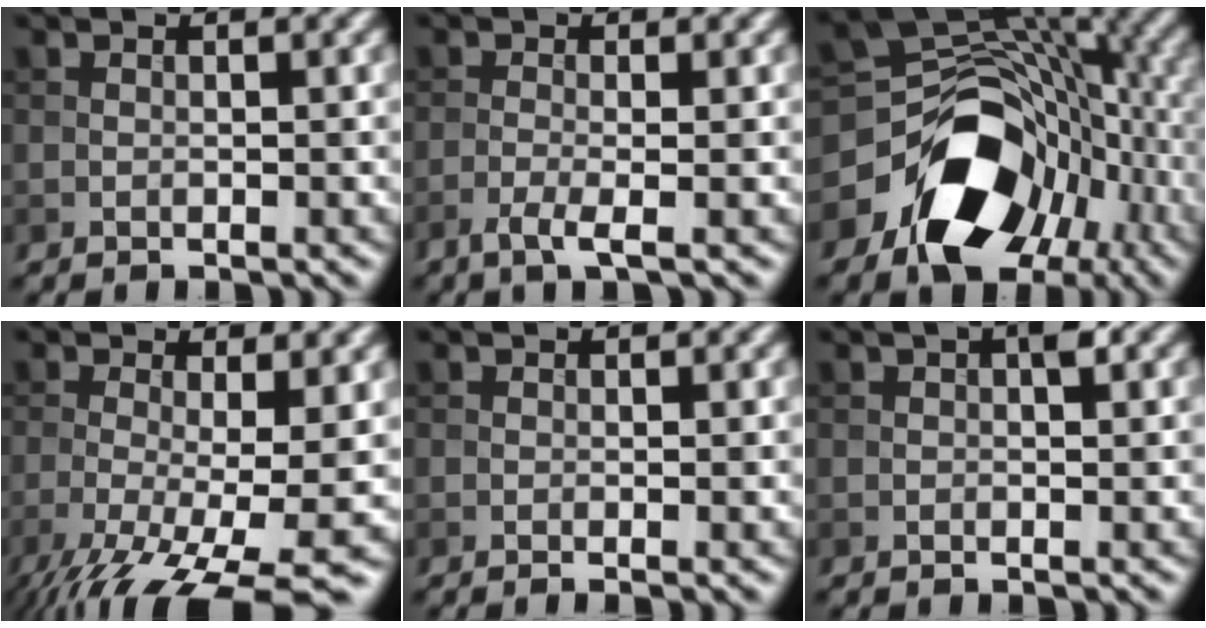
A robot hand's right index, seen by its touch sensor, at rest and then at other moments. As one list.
[{"total": 2.4, "force": [-1.2, 0.4, 2.0], "torque": [-0.037, -0.001, -0.032]}, {"total": 12.8, "force": [-6.1, 8.5, 7.4], "torque": [-0.117, -0.003, -0.106]}, {"total": 10.5, "force": [-4.5, 3.0, 9.0], "torque": [-0.161, -0.025, -0.075]}, {"total": 1.0, "force": [-0.2, 0.3, 0.9], "torque": [-0.011, -0.006, -0.006]}, {"total": 1.8, "force": [0.4, 0.6, 1.7], "torque": [-0.024, 0.004, 0.004]}]